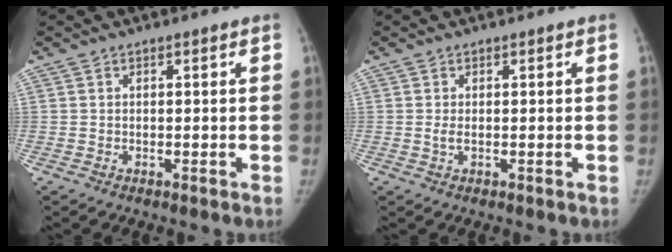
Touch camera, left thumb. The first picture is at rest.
{"total": 1.2, "force": [0.0, 0.5, 1.0], "torque": [-0.025, -0.001, 0.002]}